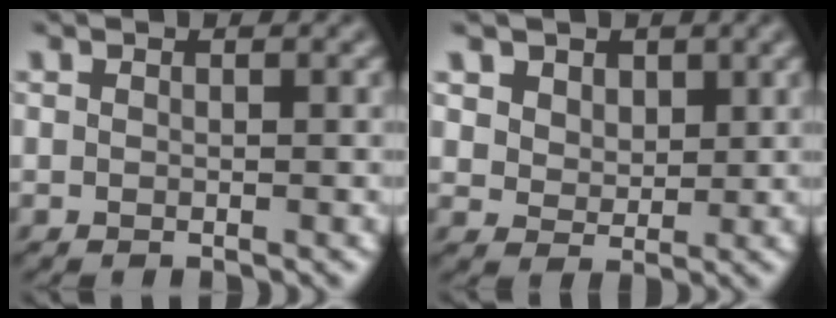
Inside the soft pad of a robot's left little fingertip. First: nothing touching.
{"total": 4.4, "force": [2.5, 3.2, 1.7], "torque": [-0.059, -0.010, 0.051]}